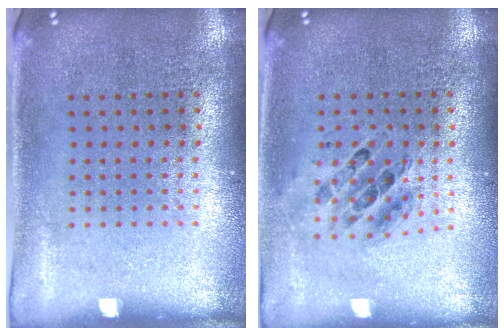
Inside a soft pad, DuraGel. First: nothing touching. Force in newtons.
{"total": 0.7, "press": 0.7, "slide": 0.1}